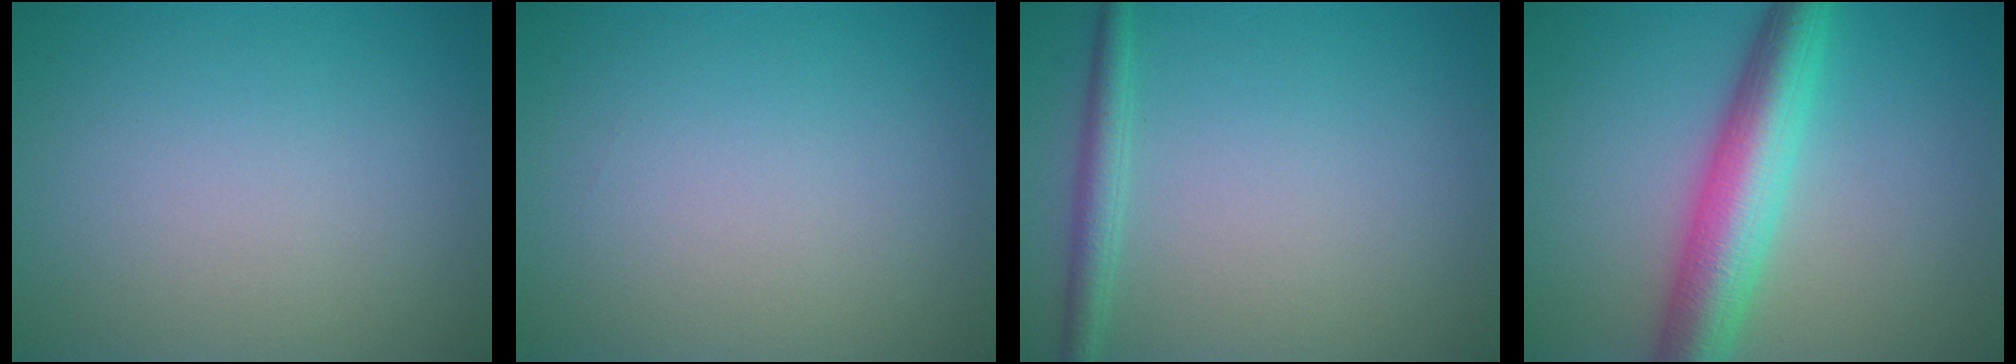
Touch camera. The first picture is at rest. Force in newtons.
{"total": 0.0}
{"total": 2.0, "press": 2.0, "slide": 0.1}
{"total": 6.9, "press": 6.9, "slide": 0.3}